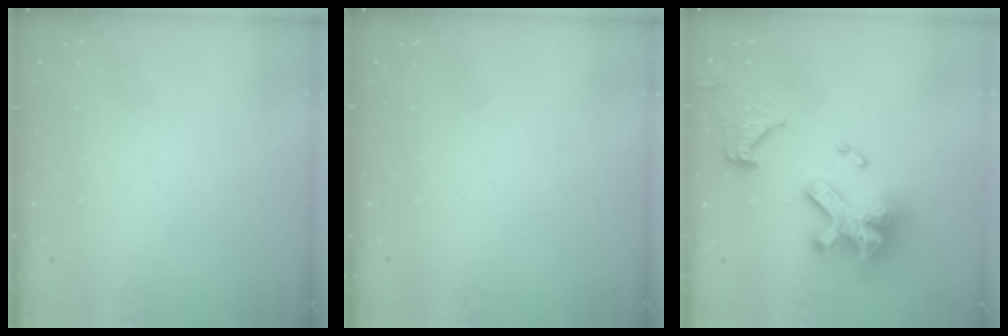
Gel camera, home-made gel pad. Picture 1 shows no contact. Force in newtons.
{"total": 0.0}
{"total": 20.2, "press": 20.1, "slide": 2.1}